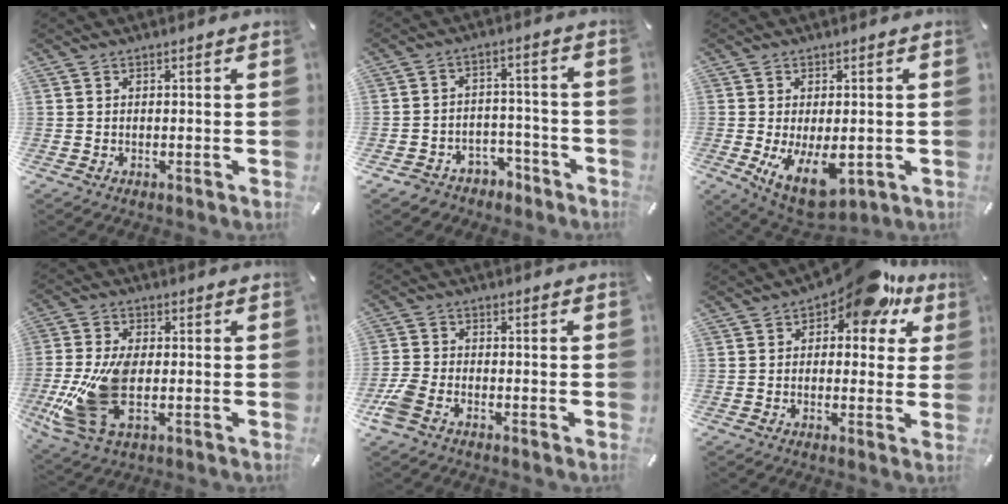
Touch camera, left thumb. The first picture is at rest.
{"total": 5.0, "force": [-2.8, 4.1, 0.8], "torque": [-0.012, 0.020, -0.049]}
{"total": 10.6, "force": [-1.6, 5.8, 8.7], "torque": [-0.151, -0.014, -0.020]}
{"total": 14.4, "force": [-2.0, 7.6, 12.0], "torque": [-0.265, -0.015, -0.032]}
{"total": 5.0, "force": [-2.8, 2.9, 3.0], "torque": [-0.069, 0.008, -0.054]}
{"total": 12.1, "force": [7.7, 5.8, 7.3], "torque": [-0.091, -0.046, 0.131]}